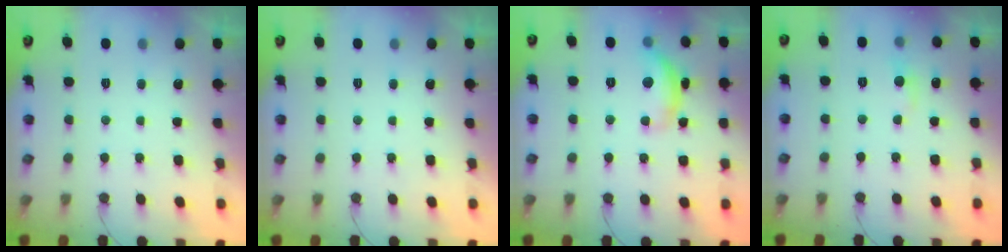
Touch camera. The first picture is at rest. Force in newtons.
{"total": 0.0}
{"total": 11.4, "press": 11.4, "slide": 0.6}
{"total": 5.9, "press": 5.9, "slide": 0.9}